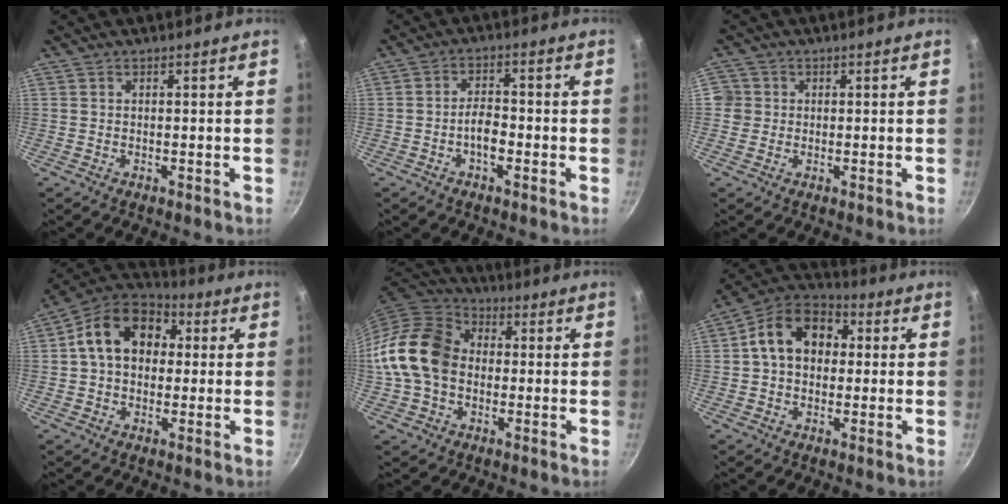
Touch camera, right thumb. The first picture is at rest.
{"total": 4.3, "force": [-1.7, 2.1, 3.3], "torque": [-0.049, 0.024, -0.033]}
{"total": 3.2, "force": [-0.1, 3.2, 0.5], "torque": [0.013, 0.008, -0.006]}
{"total": 14.6, "force": [2.4, 10.8, 9.4], "torque": [-0.123, 0.032, 0.020]}
{"total": 16.5, "force": [-0.3, 12.8, 10.5], "torque": [-0.179, 0.031, -0.017]}
{"total": 13.2, "force": [1.8, 9.8, 8.6], "torque": [-0.108, 0.031, 0.009]}